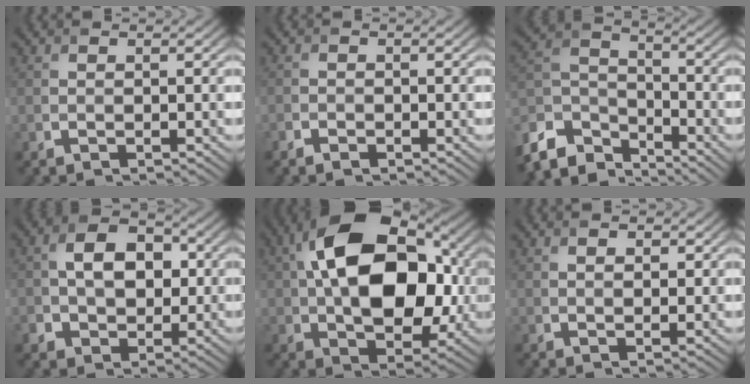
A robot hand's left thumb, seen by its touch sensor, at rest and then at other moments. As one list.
[{"total": 1.4, "force": [-1.0, 0.7, 0.6], "torque": [-0.013, -0.003, -0.021]}, {"total": 10.2, "force": [-7.8, 4.8, 4.4], "torque": [-0.111, -0.007, -0.173]}, {"total": 6.8, "force": [0.2, 5.0, 4.6], "torque": [-0.087, 0.001, 0.003]}, {"total": 16.8, "force": [2.5, 10.3, 13.0], "torque": [-0.217, 0.014, 0.041]}, {"total": 2.0, "force": [1.0, 0.9, 1.5], "torque": [-0.022, -0.007, 0.022]}]